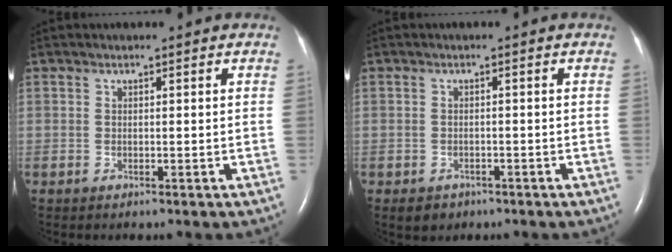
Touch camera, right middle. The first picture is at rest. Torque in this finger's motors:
{"motor_torque": [0.12, -0.08, 0.00, 0.00]}